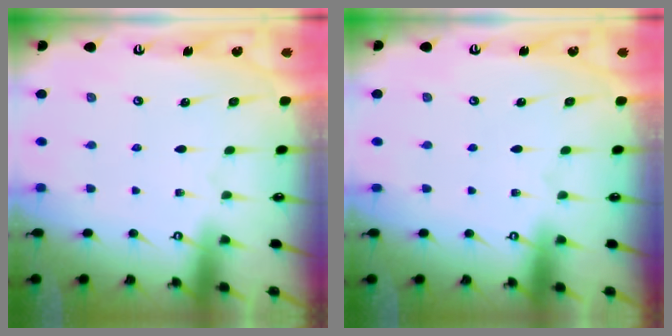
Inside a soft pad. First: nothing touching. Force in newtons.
{"total": 0.0}